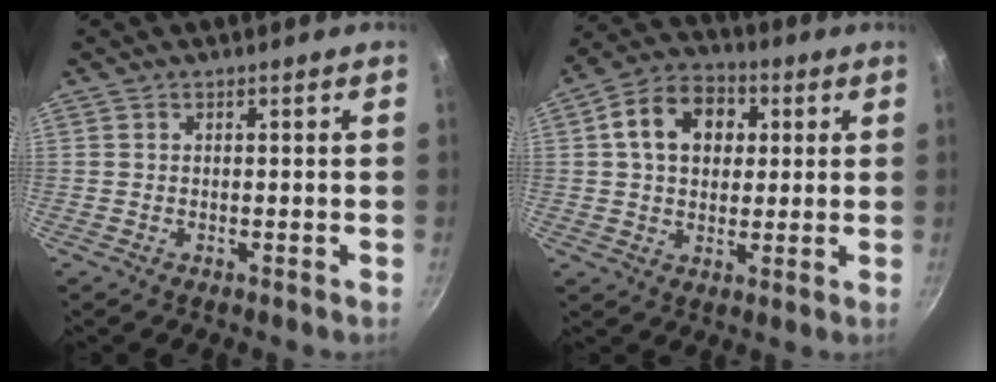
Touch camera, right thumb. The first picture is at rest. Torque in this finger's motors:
{"motor_torque": [0.05, 2.74, 1.37, 0.11, 0.07]}